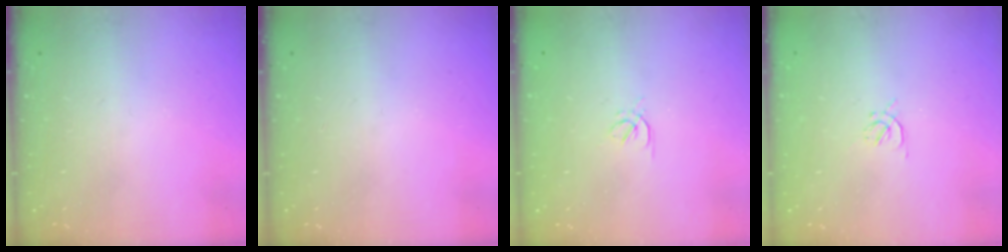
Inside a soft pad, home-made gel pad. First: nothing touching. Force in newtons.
{"total": 0.0}
{"total": 1.7, "press": 1.6, "slide": 0.5}
{"total": 1.2, "press": 1.2, "slide": 0.4}